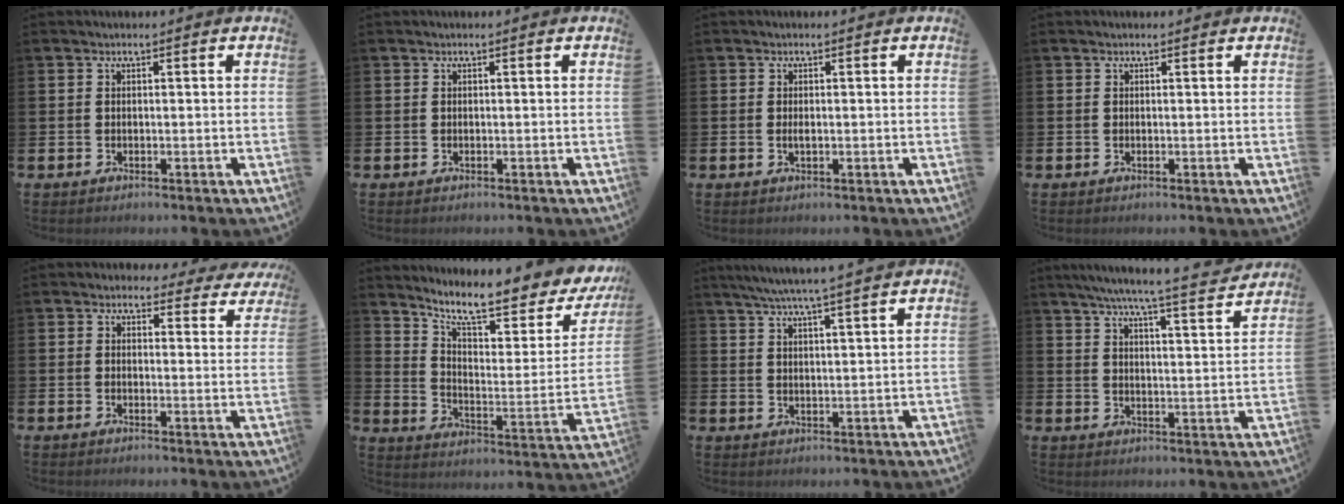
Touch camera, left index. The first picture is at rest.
{"total": 0.0}
{"total": 0.9, "force": [0.0, 0.3, 0.8], "torque": [-0.022, 0.004, 0.000]}
{"total": 0.0}
{"total": 2.7, "force": [2.3, 1.3, 0.2], "torque": [-0.005, -0.012, 0.038]}
{"total": 9.7, "force": [8.3, 1.9, 4.8], "torque": [-0.109, -0.066, 0.136]}
{"total": 5.5, "force": [5.1, -0.8, 1.9], "torque": [-0.058, -0.019, 0.091]}
{"total": 6.8, "force": [6.3, -0.1, 2.5], "torque": [-0.060, -0.046, 0.107]}